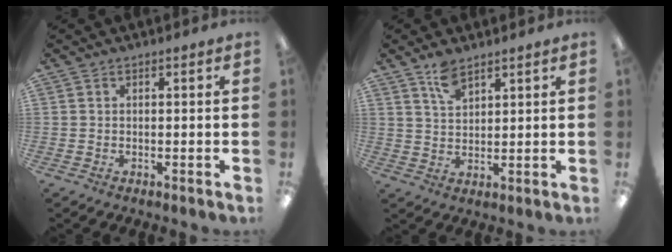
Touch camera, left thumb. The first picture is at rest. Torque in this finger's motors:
{"motor_torque": [0.67, 0.15, 0.51, -0.33, 0.17]}